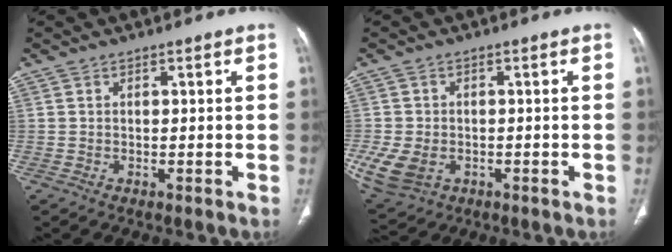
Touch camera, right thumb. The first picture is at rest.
{"total": 8.7, "force": [-2.4, 6.3, 5.5], "torque": [-0.122, 0.000, -0.033]}